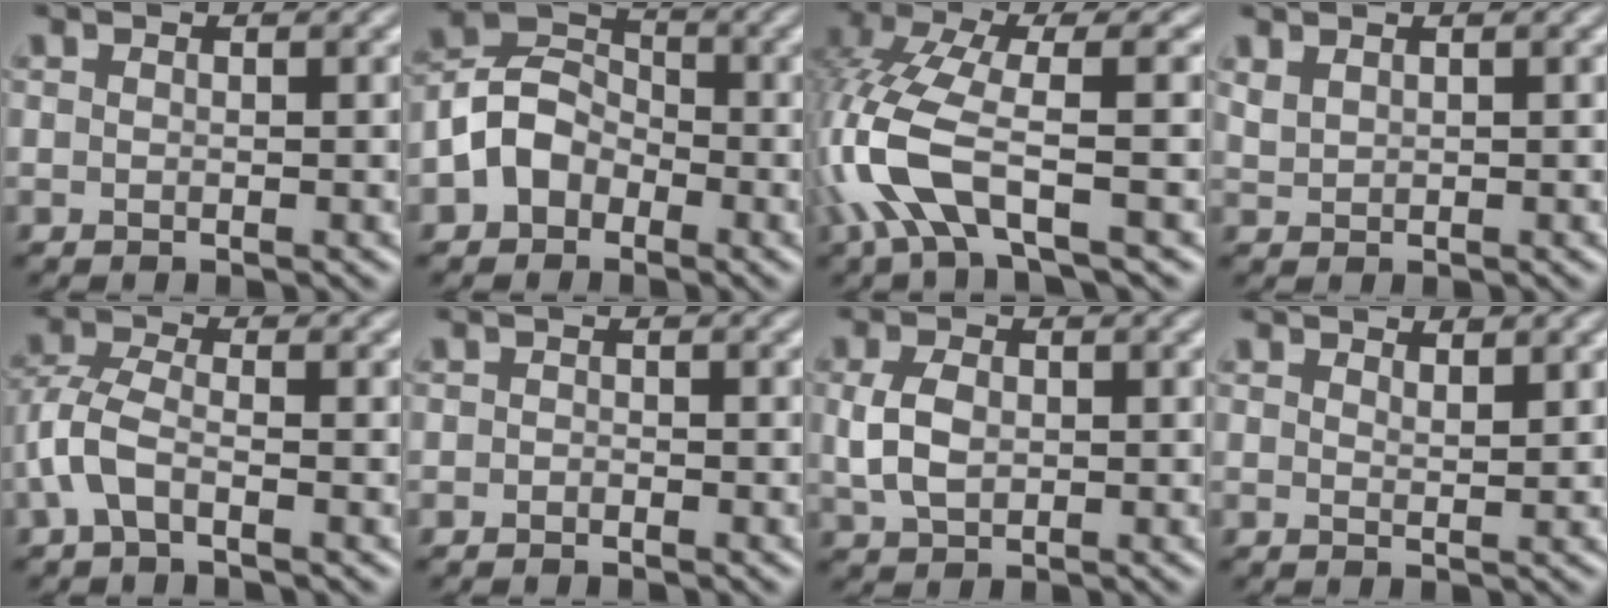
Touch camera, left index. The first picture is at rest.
{"total": 4.1, "force": [-2.0, 3.1, 1.8], "torque": [-0.037, 0.010, -0.044]}
{"total": 7.6, "force": [-2.7, 2.2, 6.7], "torque": [-0.171, 0.003, -0.057]}
{"total": 1.2, "force": [1.1, 0.3, 0.2], "torque": [-0.010, 0.000, 0.033]}
{"total": 3.1, "force": [-1.5, 1.1, 2.5], "torque": [-0.070, 0.007, -0.036]}
{"total": 0.7, "force": [-0.6, -0.1, -0.2], "torque": [0.002, -0.001, -0.006]}
{"total": 2.9, "force": [0.0, 2.1, 2.0], "torque": [-0.055, -0.001, 0.008]}
{"total": 1.0, "force": [1.0, 0.0, 0.1], "torque": [0.000, 0.000, 0.021]}